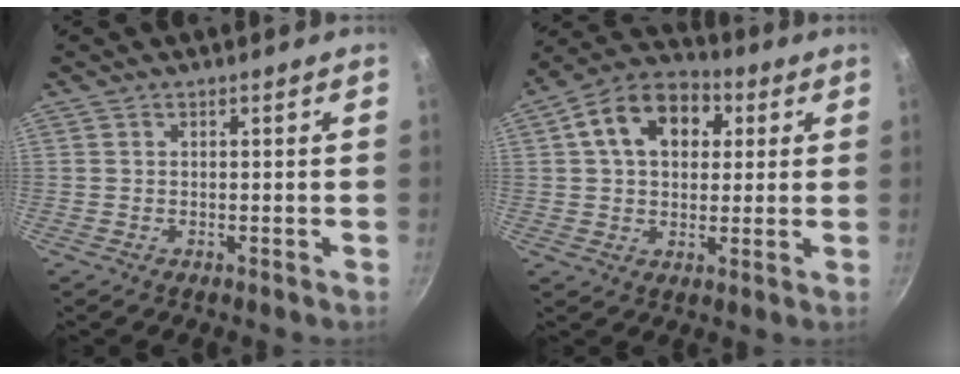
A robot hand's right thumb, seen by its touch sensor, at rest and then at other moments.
{"total": 15.6, "force": [4.4, 11.0, 10.1], "torque": [-0.148, 0.020, 0.056]}